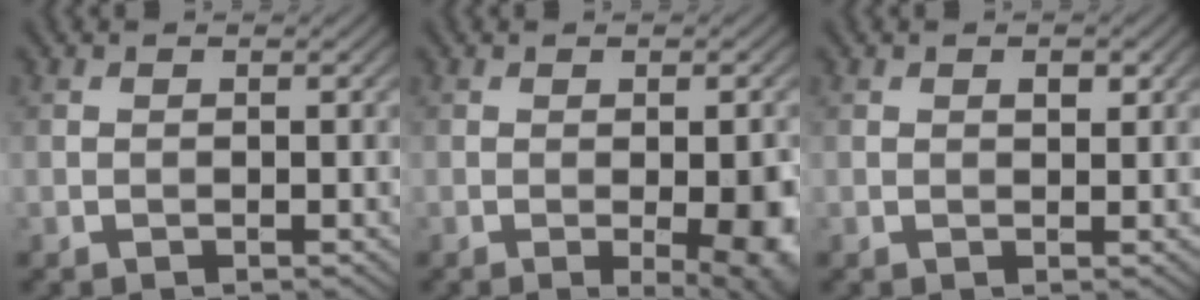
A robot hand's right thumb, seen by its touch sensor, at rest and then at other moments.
{"total": 5.9, "force": [-1.4, 1.5, 5.5], "torque": [-0.080, -0.009, -0.011]}
{"total": 1.2, "force": [0.5, 0.6, 0.8], "torque": [-0.010, -0.003, 0.009]}